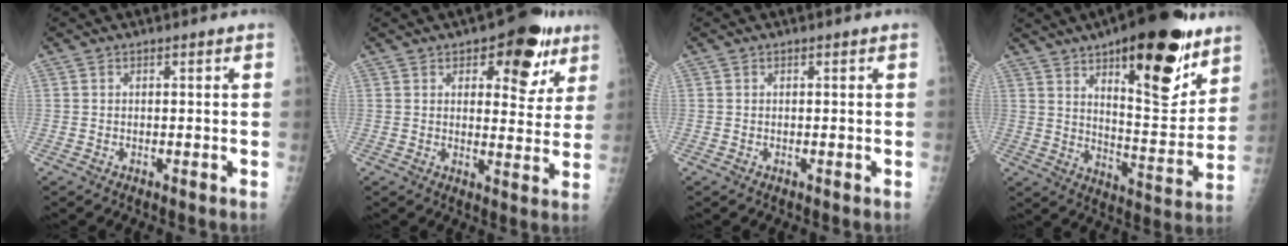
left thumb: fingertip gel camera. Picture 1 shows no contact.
{"total": 12.2, "force": [6.4, 6.3, 8.4], "torque": [-0.056, -0.023, 0.079]}
{"total": 0.0}
{"total": 24.8, "force": [14.2, 8.8, 18.3], "torque": [-0.229, -0.066, 0.218]}